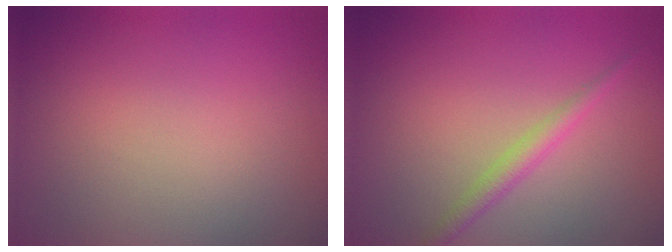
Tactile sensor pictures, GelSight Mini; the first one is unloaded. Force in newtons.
{"total": 1.8, "press": 1.8, "slide": 0.0}